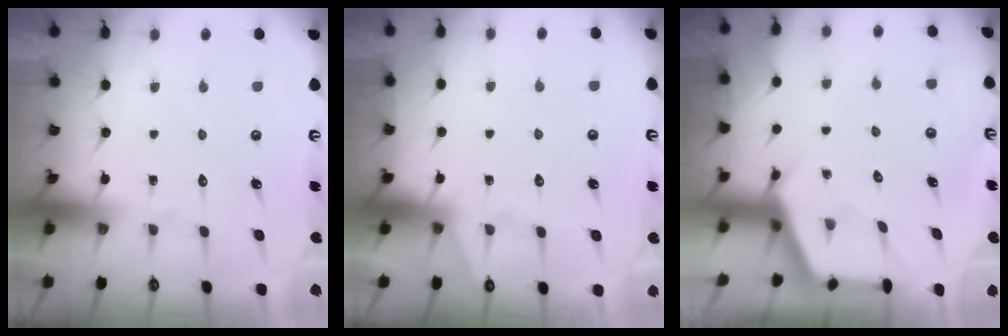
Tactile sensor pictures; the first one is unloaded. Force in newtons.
{"total": 2.6, "press": 2.6, "slide": 0.4}
{"total": 2.7, "press": 2.7, "slide": 0.3}